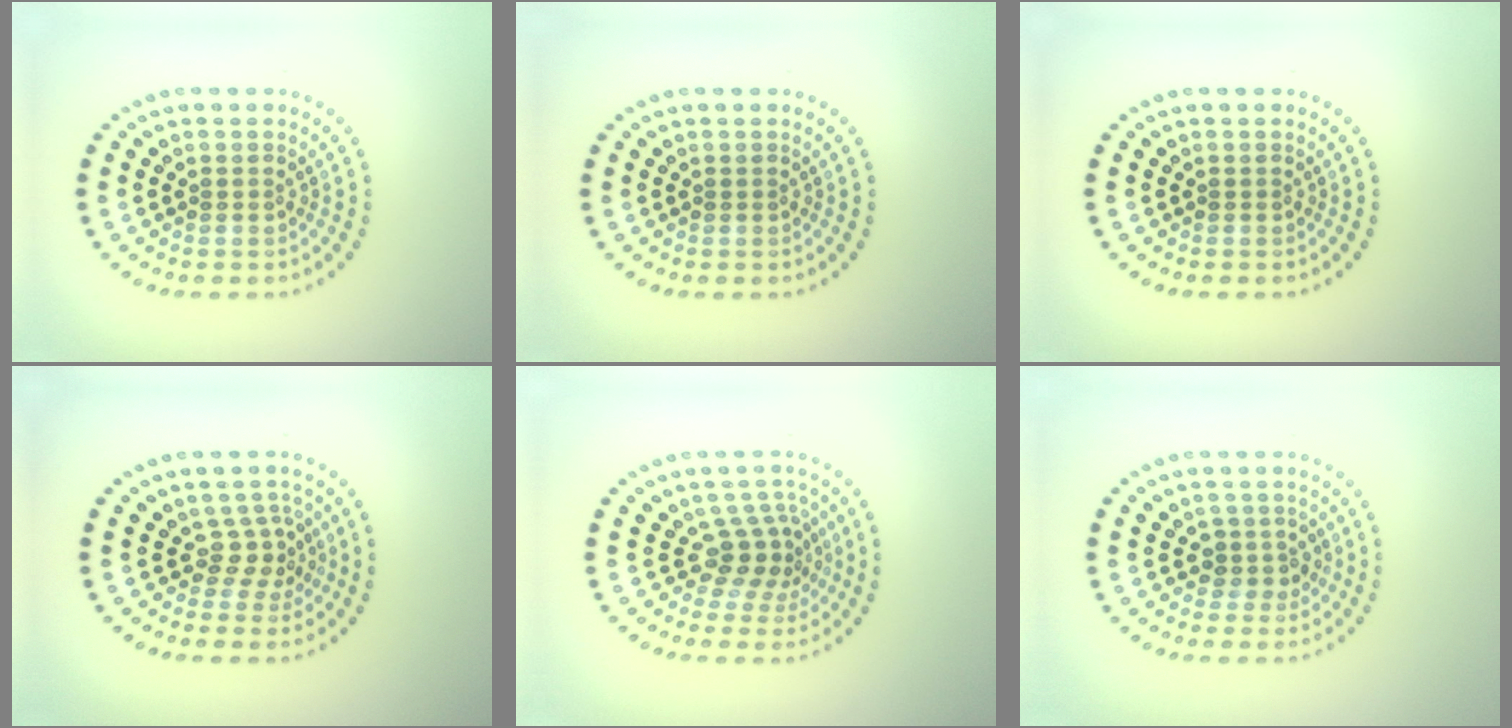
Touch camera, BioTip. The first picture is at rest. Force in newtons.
{"total": 0.0}
{"total": 0.0}
{"total": 2.3, "press": 1.6, "slide": 1.7}
{"total": 3.3, "press": 2.3, "slide": 2.4}
{"total": 1.8, "press": 1.4, "slide": 1.1}